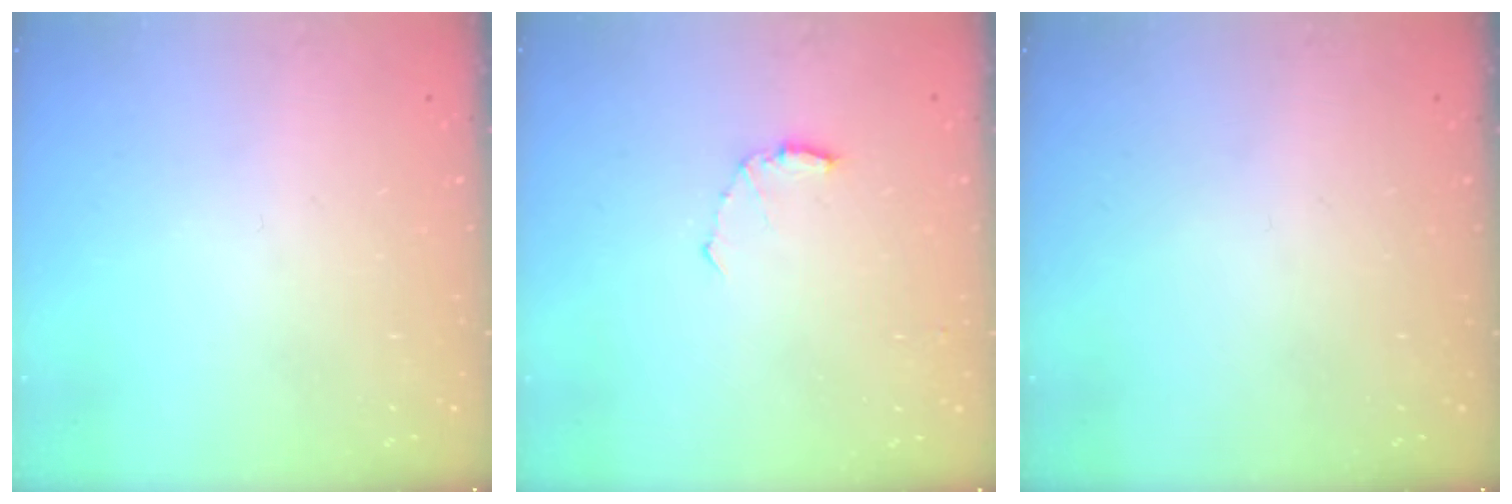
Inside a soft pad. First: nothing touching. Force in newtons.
{"total": 6.3, "press": 6.2, "slide": 0.5}
{"total": 0.0}